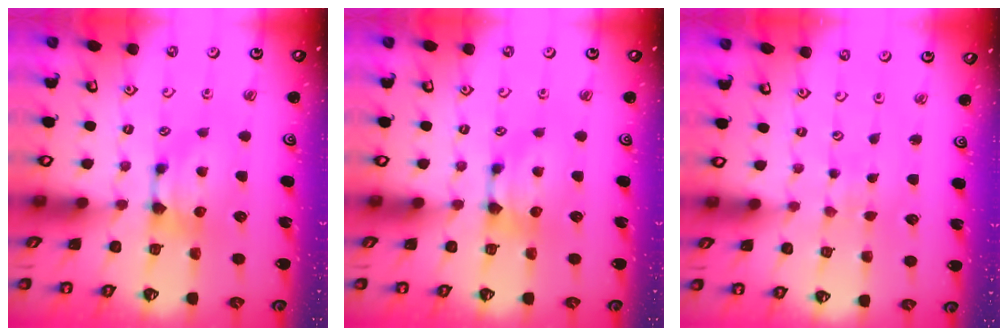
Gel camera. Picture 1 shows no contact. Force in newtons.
{"total": 0.0}
{"total": 5.6, "press": 5.6, "slide": 0.2}